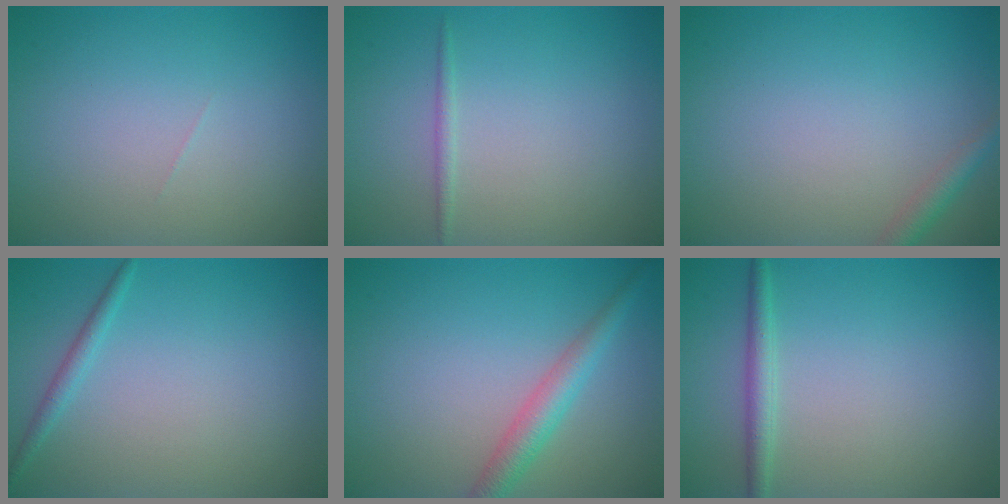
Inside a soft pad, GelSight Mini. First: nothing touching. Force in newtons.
{"total": 0.7, "press": 0.7, "slide": 0.0}
{"total": 1.6, "press": 1.6, "slide": 0.1}
{"total": 1.2, "press": 1.2, "slide": 0.0}
{"total": 2.9, "press": 2.9, "slide": 0.1}
{"total": 1.8, "press": 1.8, "slide": 0.1}